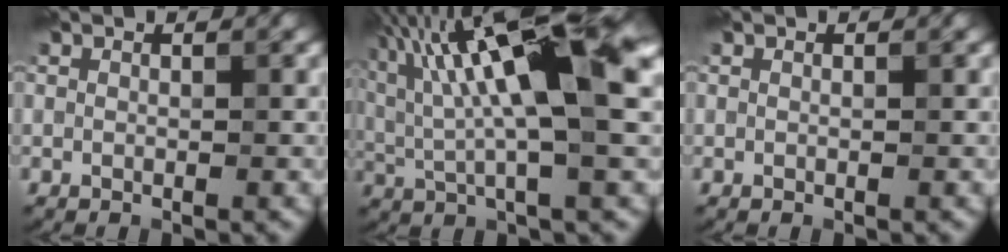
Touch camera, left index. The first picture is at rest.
{"total": 13.9, "force": [4.2, 3.0, 12.9], "torque": [-0.220, 0.022, 0.069]}
{"total": 0.0}